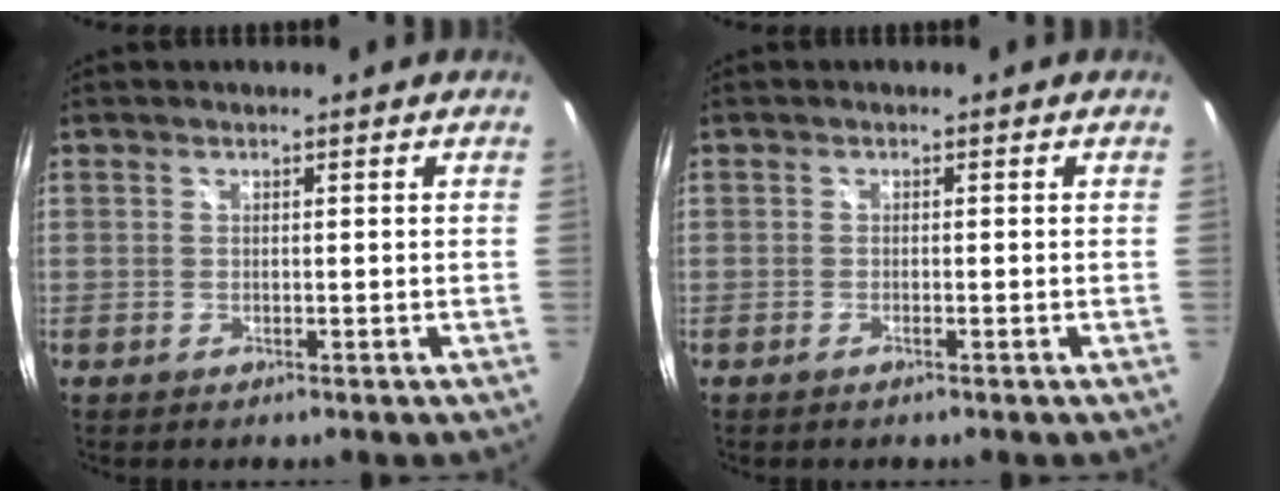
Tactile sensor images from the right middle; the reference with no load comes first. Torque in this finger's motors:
{"motor_torque": [-0.40, -0.42, 0.02, -0.01]}